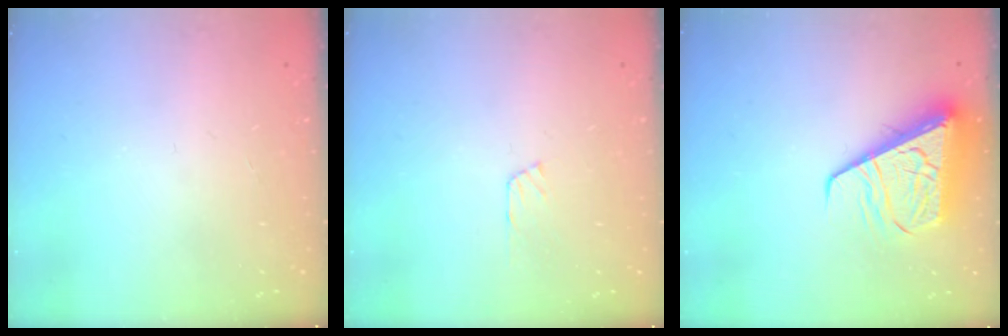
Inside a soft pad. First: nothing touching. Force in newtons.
{"total": 6.5, "press": 6.4, "slide": 0.7}
{"total": 12.2, "press": 12.1, "slide": 1.3}